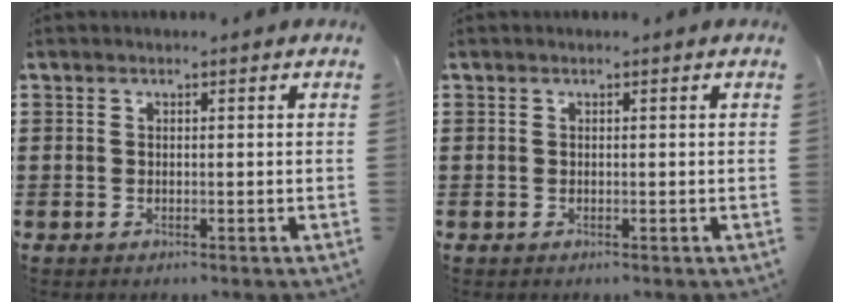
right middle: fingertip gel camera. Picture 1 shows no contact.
{"total": 0.0}